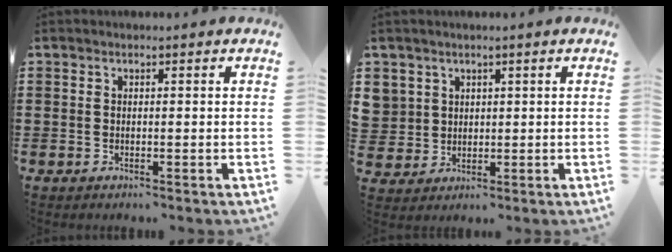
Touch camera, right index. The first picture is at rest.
{"total": 3.3, "force": [1.6, 2.9, -0.1], "torque": [-0.018, 0.007, 0.032]}